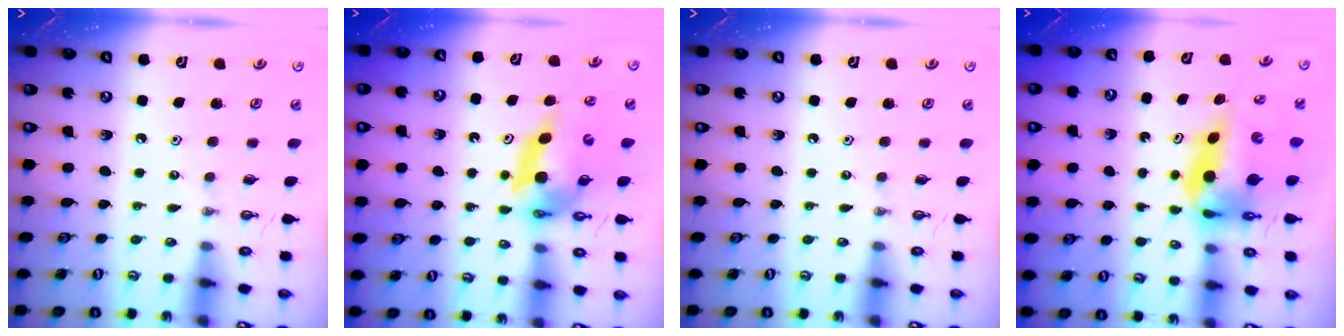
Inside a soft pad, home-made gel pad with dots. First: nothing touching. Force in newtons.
{"total": 9.8, "press": 9.8, "slide": 1.0}
{"total": 0.0}
{"total": 8.0, "press": 7.8, "slide": 1.9}